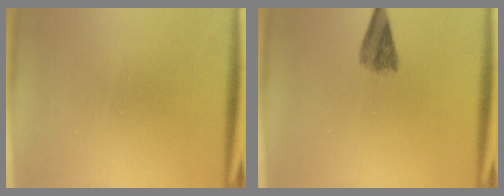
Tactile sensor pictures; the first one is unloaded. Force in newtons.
{"total": 3.5}